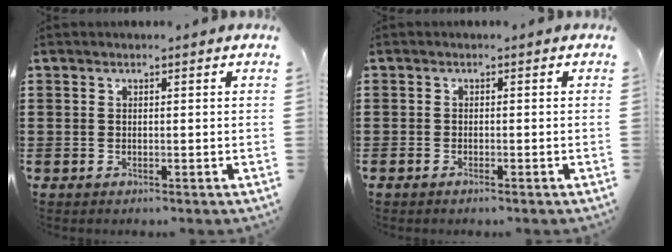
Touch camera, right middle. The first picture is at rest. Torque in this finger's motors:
{"motor_torque": [-0.65, 0.35, -0.01, -0.01]}